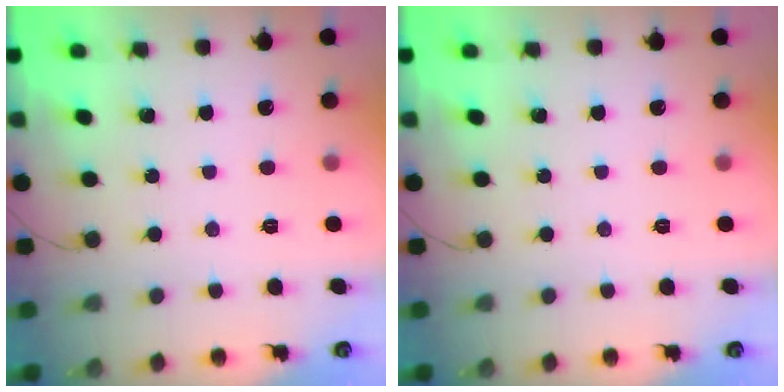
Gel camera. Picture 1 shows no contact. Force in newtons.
{"total": 0.0}